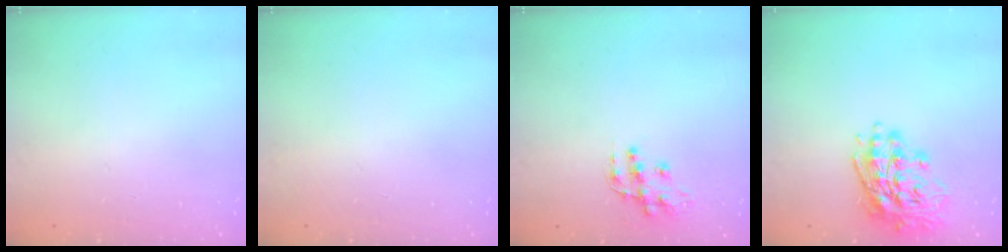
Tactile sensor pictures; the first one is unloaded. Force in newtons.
{"total": 0.0}
{"total": 11.6, "press": 11.5, "slide": 0.9}
{"total": 16.2, "press": 16.0, "slide": 2.6}